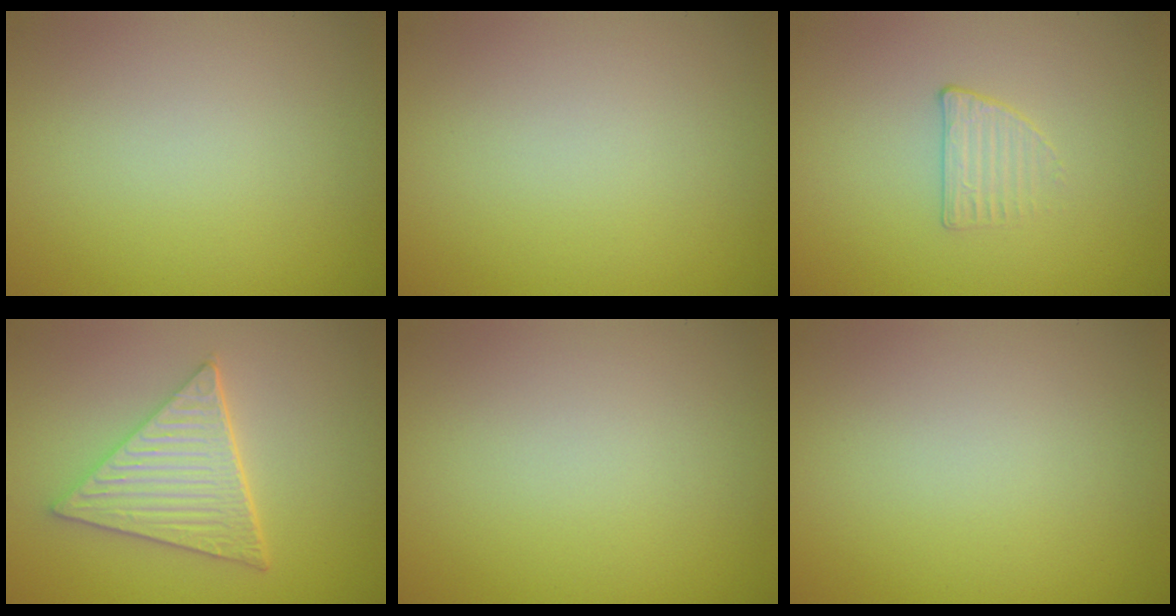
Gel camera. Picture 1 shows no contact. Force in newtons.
{"total": 0.0}
{"total": 1.3, "press": 0.8, "slide": 1.0}
{"total": 5.9, "press": 4.4, "slide": 3.8}
{"total": 0.0}
{"total": 0.0}